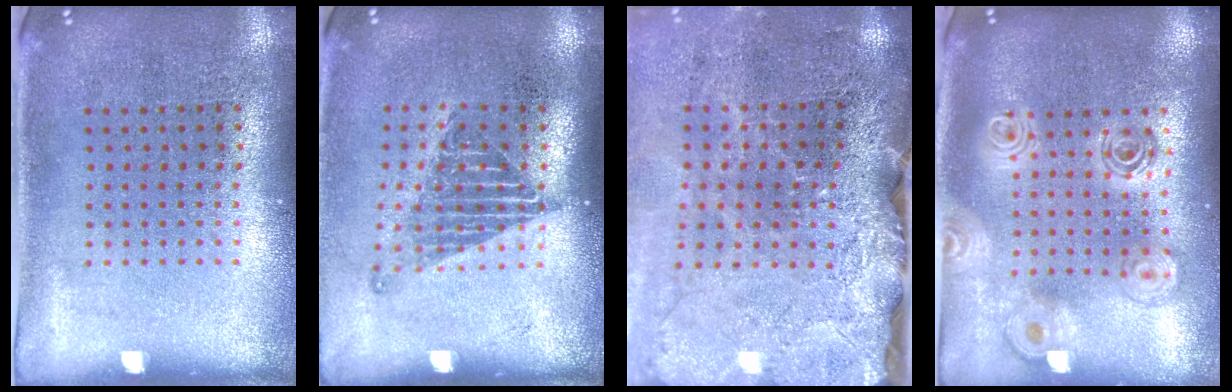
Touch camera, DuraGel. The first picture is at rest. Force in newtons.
{"total": 1.3, "press": 1.0, "slide": 0.8}
{"total": 3.9, "press": 3.2, "slide": 2.3}
{"total": 2.1, "press": 1.7, "slide": 1.2}